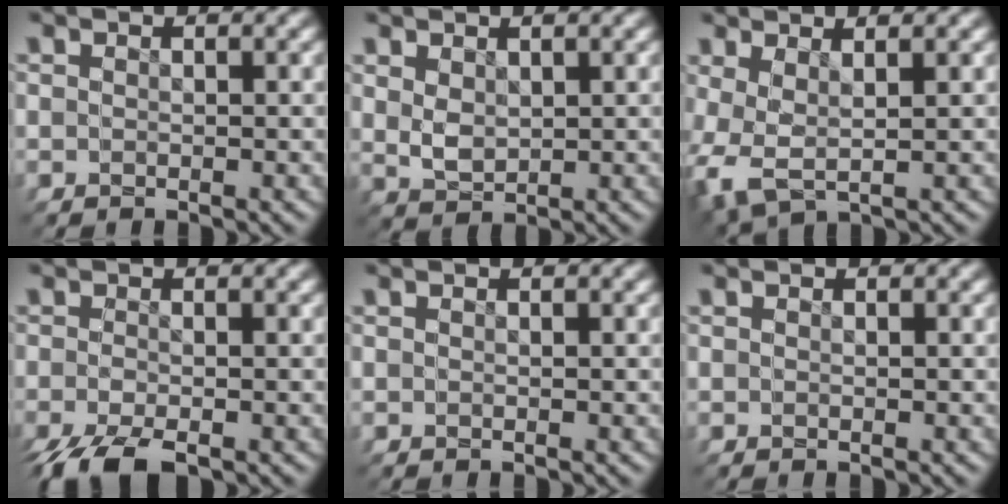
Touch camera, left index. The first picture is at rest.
{"total": 2.7, "force": [2.5, 0.9, 0.2], "torque": [0.012, 0.014, 0.043]}
{"total": 5.0, "force": [0.8, 4.1, 2.7], "torque": [-0.064, -0.001, 0.018]}
{"total": 2.5, "force": [-2.3, -0.7, 0.6], "torque": [-0.003, -0.007, -0.031]}
{"total": 0.0}
{"total": 0.0}